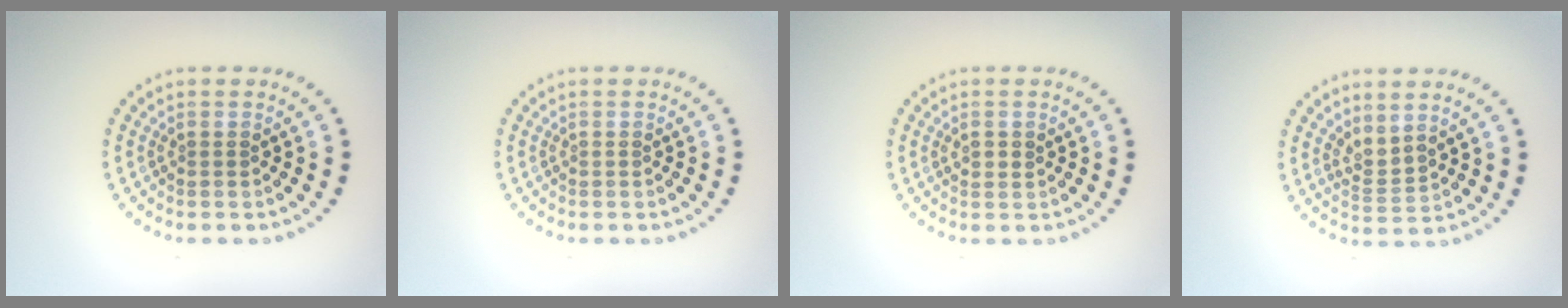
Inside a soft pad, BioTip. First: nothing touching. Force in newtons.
{"total": 0.0}
{"total": 1.0, "press": 1.0, "slide": 0.3}
{"total": 2.1, "press": 1.4, "slide": 1.6}